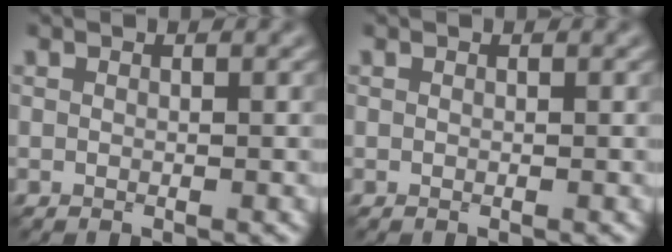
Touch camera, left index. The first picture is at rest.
{"total": 0.0}